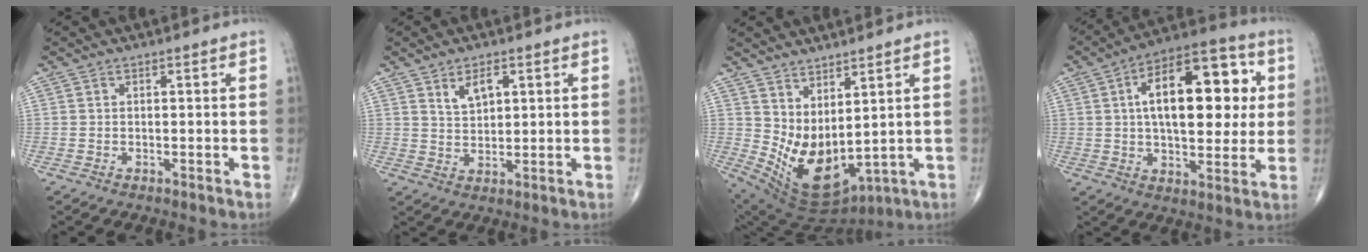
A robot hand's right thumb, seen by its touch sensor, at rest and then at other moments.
{"total": 4.7, "force": [2.3, 2.5, 3.2], "torque": [-0.046, -0.015, 0.043]}
{"total": 13.1, "force": [3.3, 6.3, 11.0], "torque": [-0.195, -0.042, 0.091]}
{"total": 21.5, "force": [4.0, 10.7, 18.2], "torque": [-0.243, 0.011, 0.052]}